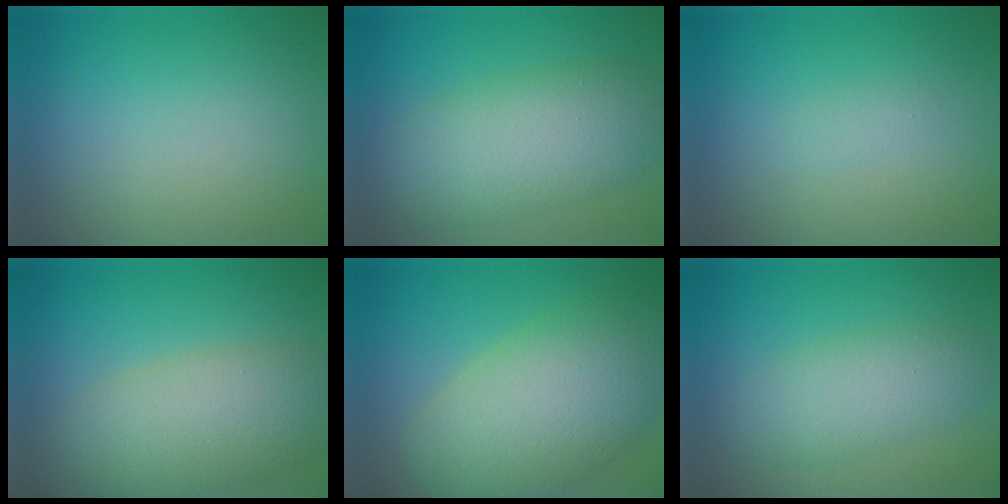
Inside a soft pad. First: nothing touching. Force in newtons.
{"total": 7.3, "press": 7.3, "slide": 0.5}
{"total": 0.8, "press": 0.8, "slide": 0.0}
{"total": 7.6, "press": 7.6, "slide": 0.4}
{"total": 11.4, "press": 11.4, "slide": 0.8}
{"total": 4.0, "press": 4.0, "slide": 0.1}